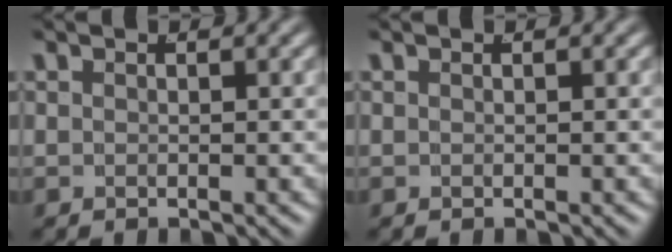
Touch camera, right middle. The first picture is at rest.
{"total": 0.0}